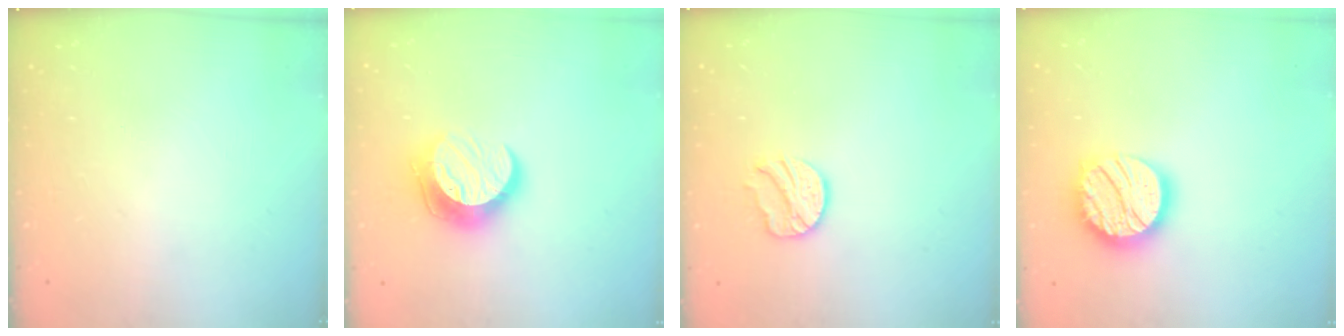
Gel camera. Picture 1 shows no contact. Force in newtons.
{"total": 11.6, "press": 11.5, "slide": 1.0}
{"total": 10.4, "press": 10.3, "slide": 0.6}
{"total": 17.8, "press": 17.7, "slide": 1.2}